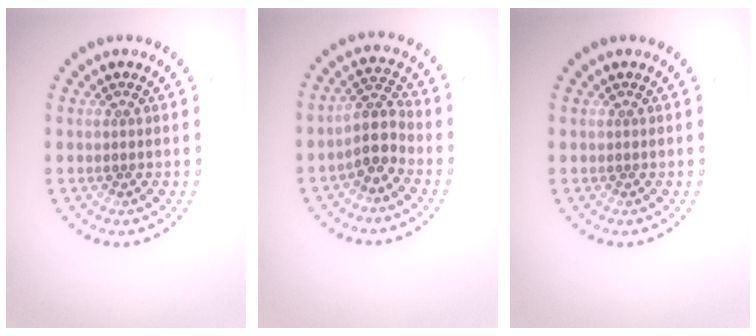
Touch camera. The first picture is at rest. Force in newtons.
{"total": 2.8, "press": 2.3, "slide": 1.6}
{"total": 0.0}